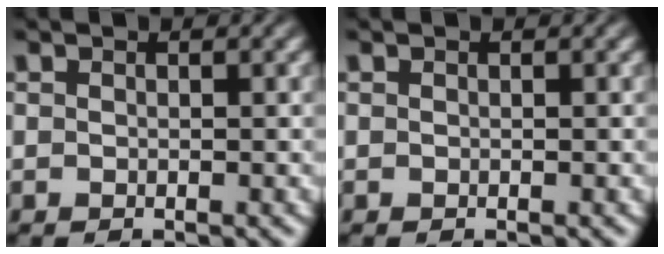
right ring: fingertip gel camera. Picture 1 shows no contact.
{"total": 0.0}